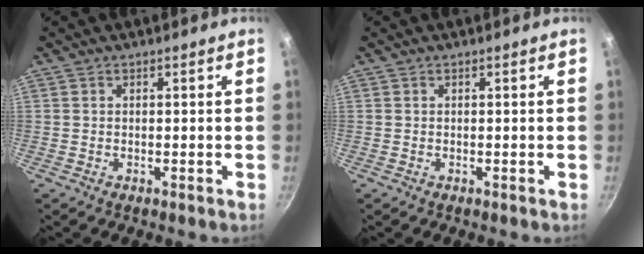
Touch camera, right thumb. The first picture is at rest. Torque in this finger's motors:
{"motor_torque": [-0.04, -0.04, 0.11, 0.11, 0.04]}